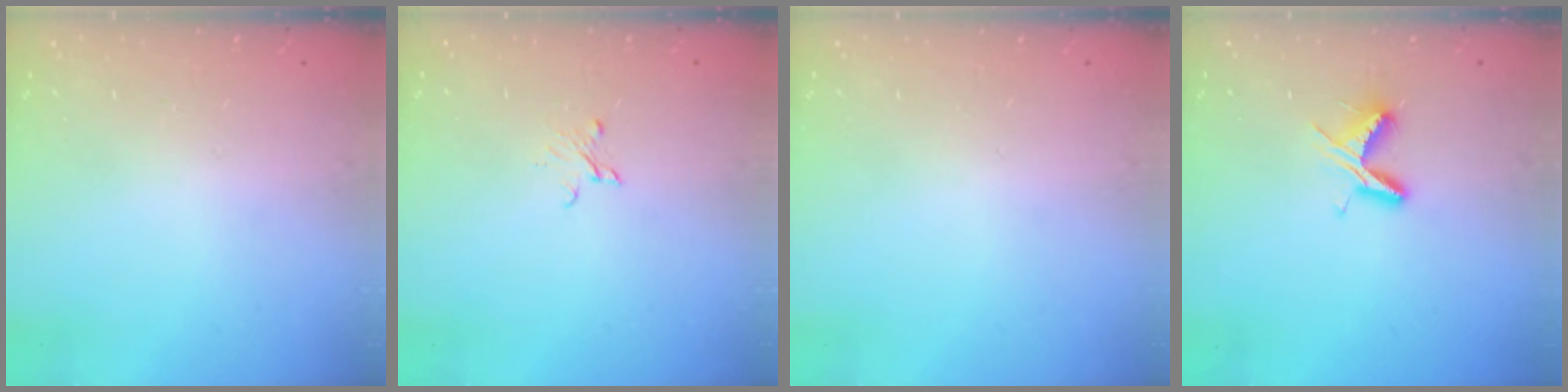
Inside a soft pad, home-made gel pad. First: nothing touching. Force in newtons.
{"total": 3.0, "press": 3.0, "slide": 0.3}
{"total": 0.0}
{"total": 5.9, "press": 5.9, "slide": 0.5}